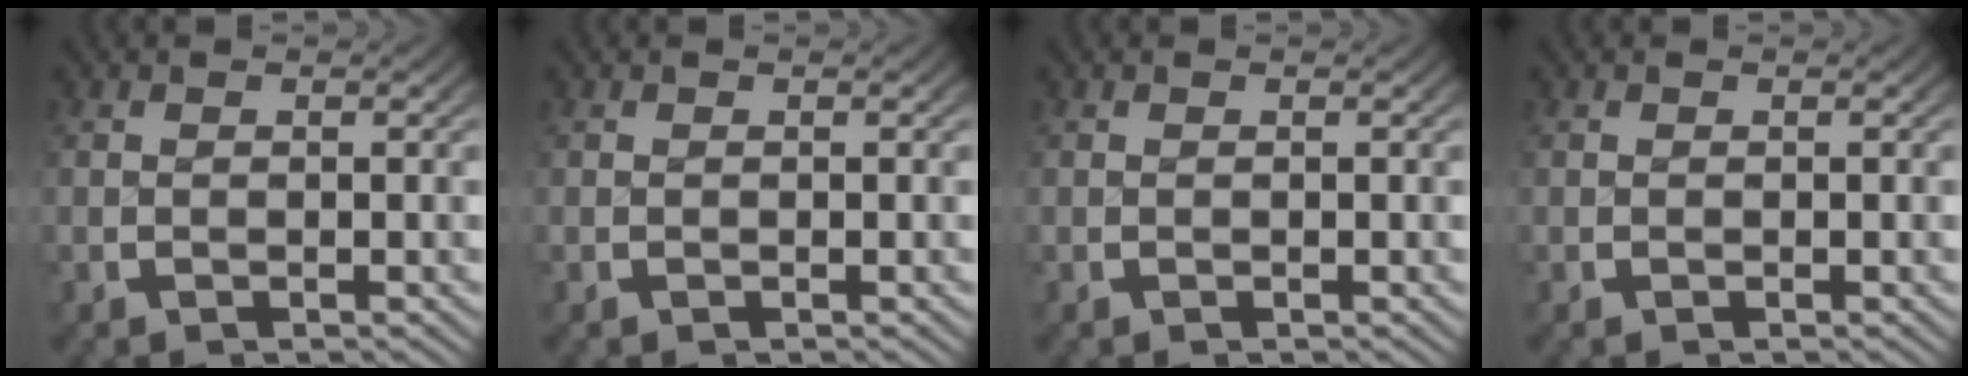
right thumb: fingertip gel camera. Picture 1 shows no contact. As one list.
[{"total": 0.0}, {"total": 0.0}, {"total": 0.0}]